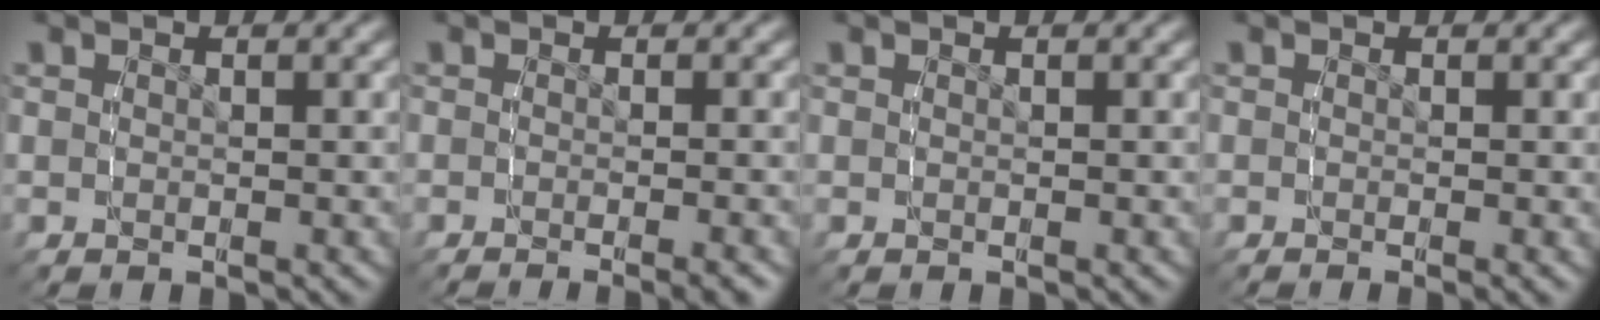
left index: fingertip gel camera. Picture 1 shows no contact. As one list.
[{"total": 2.6, "force": [-2.0, 0.2, 1.7], "torque": [-0.017, 0.001, -0.031]}, {"total": 0.0}, {"total": 1.1, "force": [-0.7, 0.2, 0.8], "torque": [-0.006, 0.001, -0.012]}]